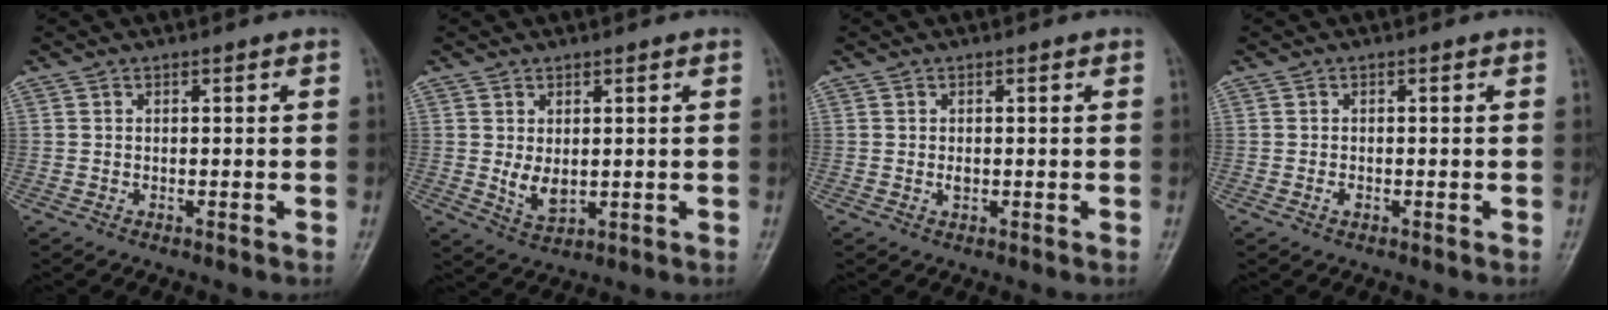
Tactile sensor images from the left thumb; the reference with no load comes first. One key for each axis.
{"total": 4.8, "fx": 0.6, "fy": 3.0, "fz": 3.7, "tx": -0.055, "ty": -0.016, "tz": 0.019}
{"total": 1.2, "fx": 0.0, "fy": 0.8, "fz": 0.9, "tx": -0.007, "ty": 0.000, "tz": 0.000}
{"total": 1.1, "fx": -0.3, "fy": 0.7, "fz": 0.7, "tx": -0.007, "ty": 0.000, "tz": -0.006}